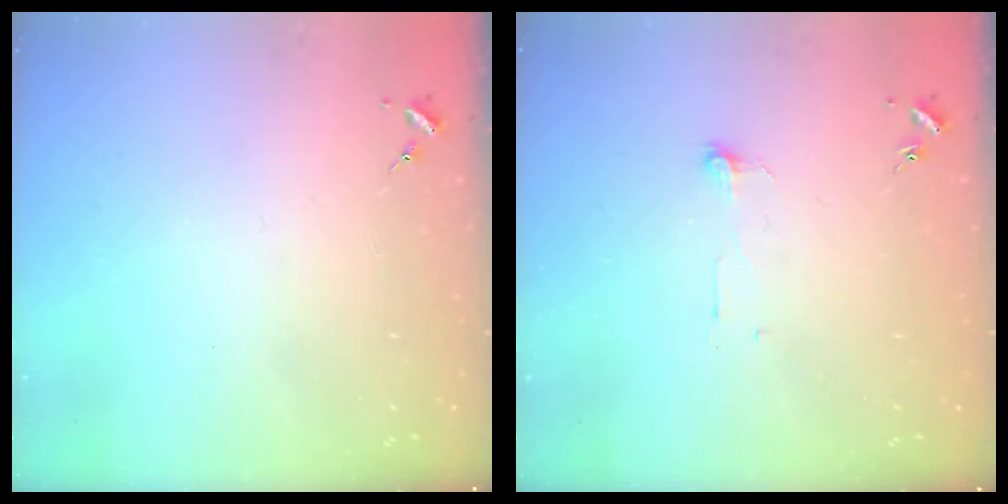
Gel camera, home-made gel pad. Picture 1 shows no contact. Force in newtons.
{"total": 3.8, "press": 3.8, "slide": 0.3}